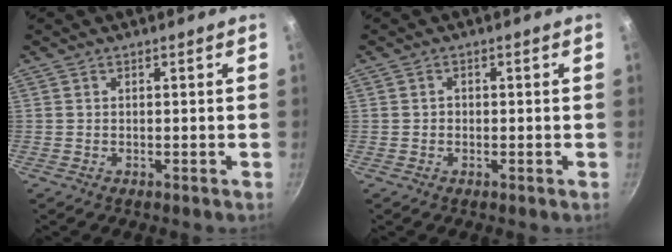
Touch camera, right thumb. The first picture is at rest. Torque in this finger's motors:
{"motor_torque": [-0.40, -0.40, -0.33, 0.23, -0.03]}